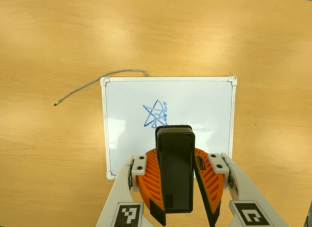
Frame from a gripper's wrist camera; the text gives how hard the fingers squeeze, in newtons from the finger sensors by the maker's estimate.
{"total": 10.7, "left": 9.3, "right": 12.0}